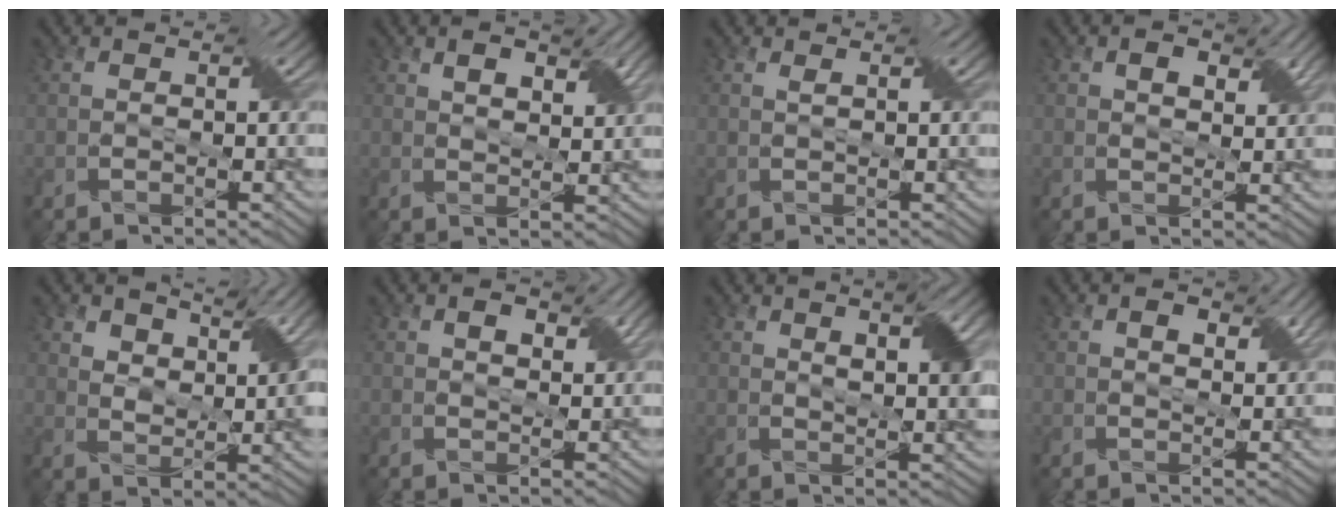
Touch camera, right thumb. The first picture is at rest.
{"total": 3.7, "force": [2.3, 1.5, 2.5], "torque": [-0.041, 0.000, 0.040]}
{"total": 0.8, "force": [0.6, -0.4, 0.5], "torque": [-0.011, 0.004, 0.010]}
{"total": 3.1, "force": [1.6, 1.8, 2.0], "torque": [-0.030, 0.000, 0.025]}
{"total": 5.1, "force": [3.5, 2.4, 2.8], "torque": [-0.047, -0.004, 0.065]}
{"total": 2.8, "force": [1.5, 1.6, 1.8], "torque": [-0.026, 0.000, 0.025]}
{"total": 4.2, "force": [2.1, 1.1, 3.4], "torque": [-0.052, 0.002, 0.037]}
{"total": 2.5, "force": [1.2, 1.6, 1.6], "torque": [-0.019, -0.003, 0.018]}